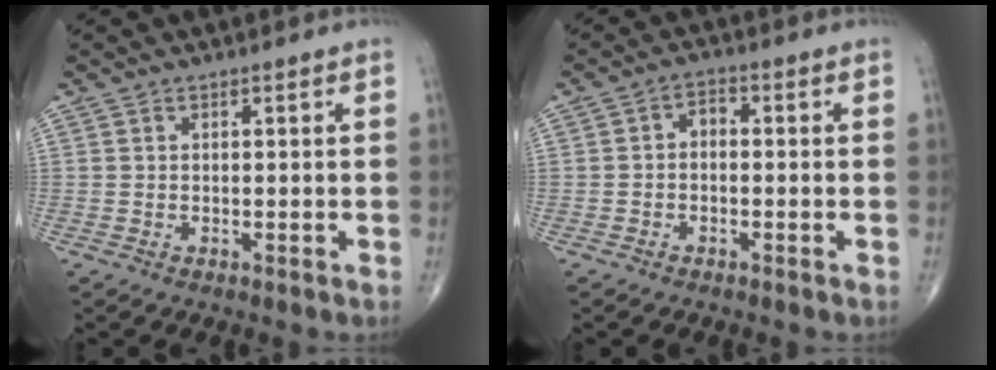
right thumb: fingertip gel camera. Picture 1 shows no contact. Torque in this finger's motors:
{"motor_torque": [-0.01, 0.01, 0.05, 0.17, 0.01]}